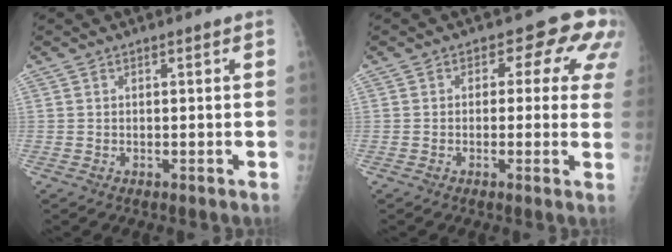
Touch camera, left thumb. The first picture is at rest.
{"total": 8.3, "force": [2.7, 5.1, 5.9], "torque": [-0.015, 0.003, 0.014]}